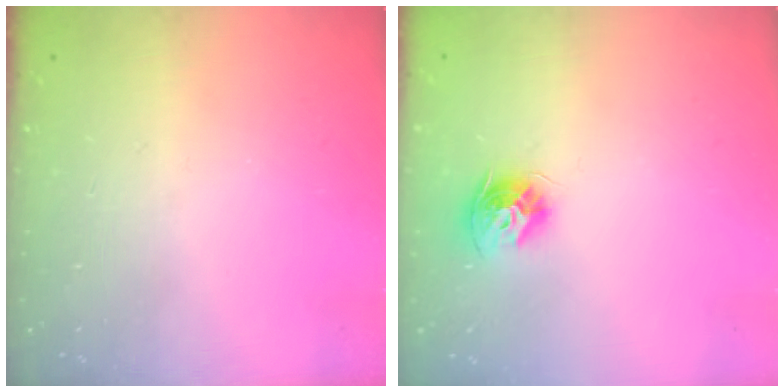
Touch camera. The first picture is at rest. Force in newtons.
{"total": 9.3, "press": 9.3, "slide": 1.0}